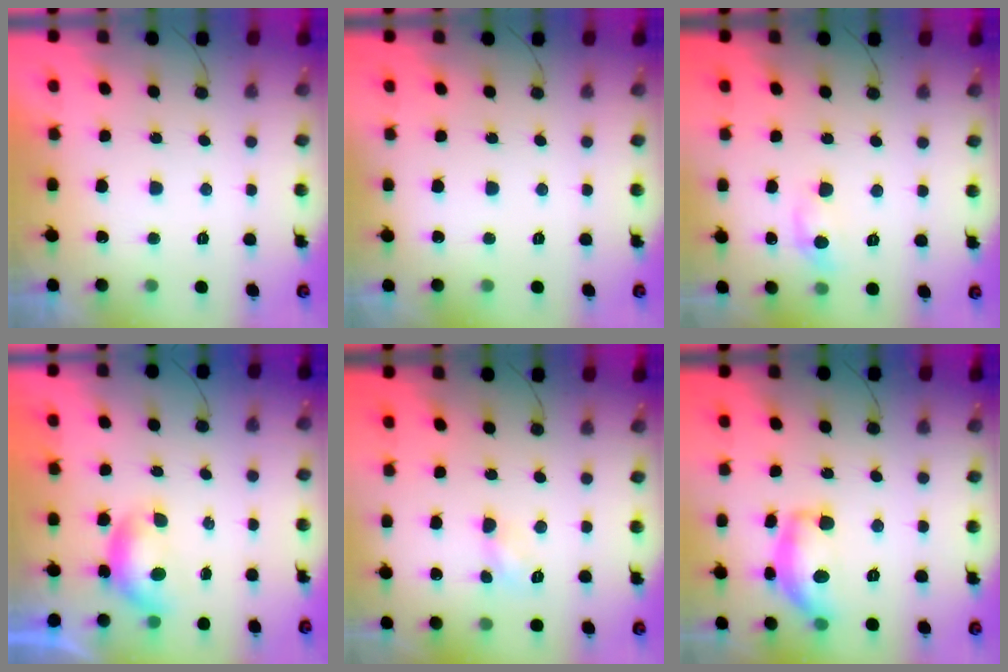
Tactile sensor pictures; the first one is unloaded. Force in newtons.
{"total": 0.0}
{"total": 6.2, "press": 6.2, "slide": 0.6}
{"total": 5.8, "press": 5.8, "slide": 0.7}
{"total": 3.8, "press": 3.7, "slide": 0.5}
{"total": 14.0, "press": 13.9, "slide": 1.0}